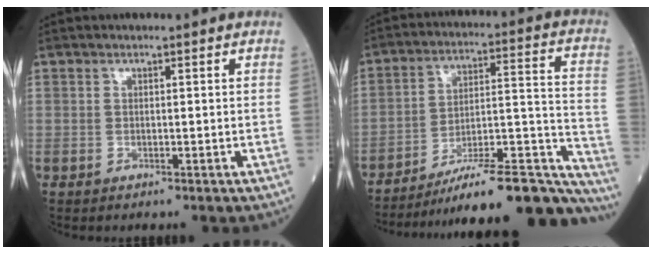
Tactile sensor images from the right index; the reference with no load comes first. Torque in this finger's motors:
{"motor_torque": [0.09, -0.93, 0.28, 0.08]}